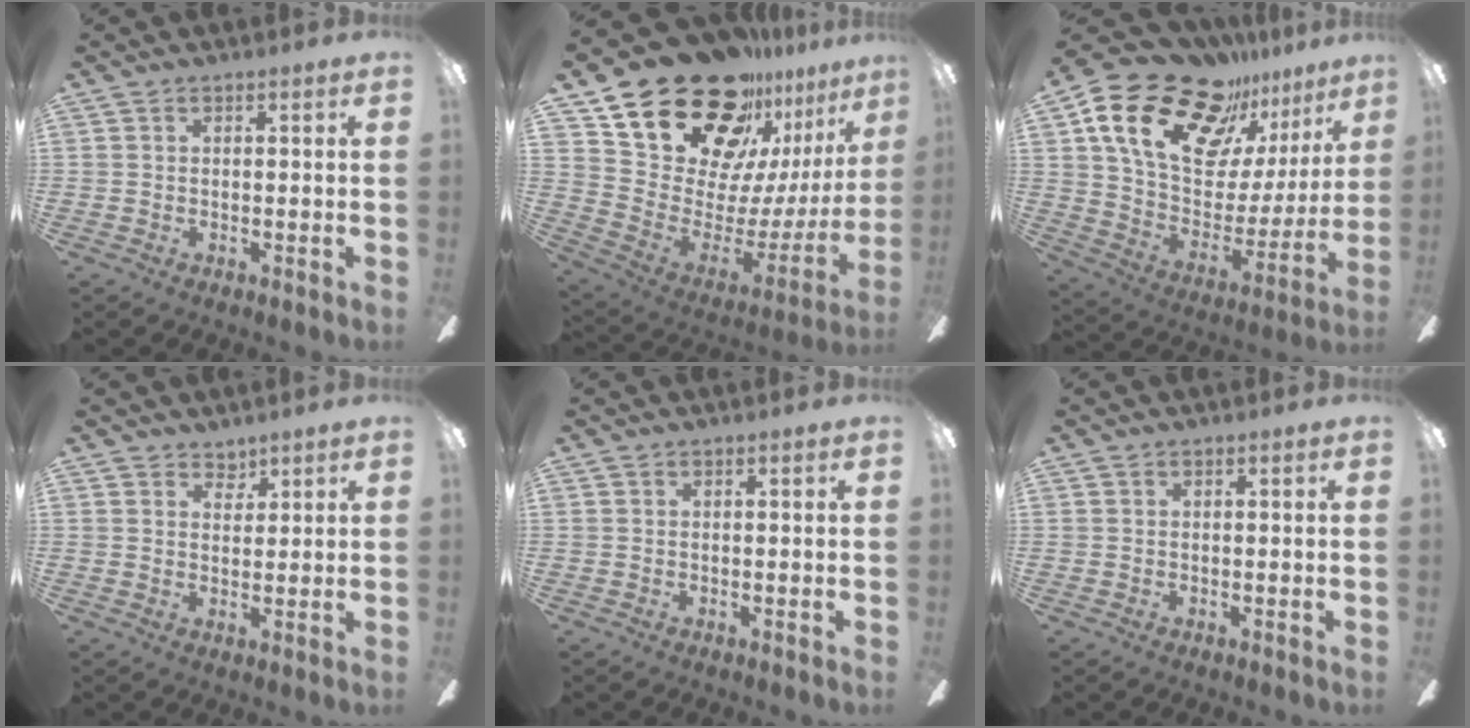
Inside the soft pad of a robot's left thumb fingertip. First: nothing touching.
{"total": 27.2, "force": [20.5, 13.4, 11.9], "torque": [-0.201, -0.134, 0.389]}
{"total": 25.4, "force": [15.9, 14.1, 13.9], "torque": [-0.236, -0.095, 0.292]}
{"total": 3.3, "force": [2.9, 1.6, 0.1], "torque": [0.005, -0.014, 0.051]}
{"total": 0.0}
{"total": 0.0}